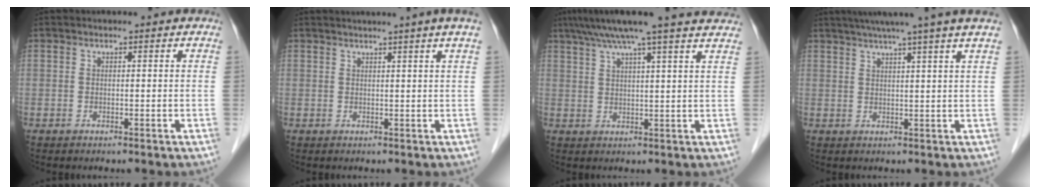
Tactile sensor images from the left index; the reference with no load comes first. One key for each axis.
{"total": 3.3, "fx": 2.6, "fy": -1.0, "fz": 1.7, "tx": -0.021, "ty": 0.004, "tz": 0.033}
{"total": 16.4, "fx": 13.7, "fy": -0.1, "fz": 9.0, "tx": -0.147, "ty": 0.030, "tz": 0.174}
{"total": 10.5, "fx": 8.3, "fy": -1.9, "fz": 6.1, "tx": -0.090, "ty": 0.015, "tz": 0.099}